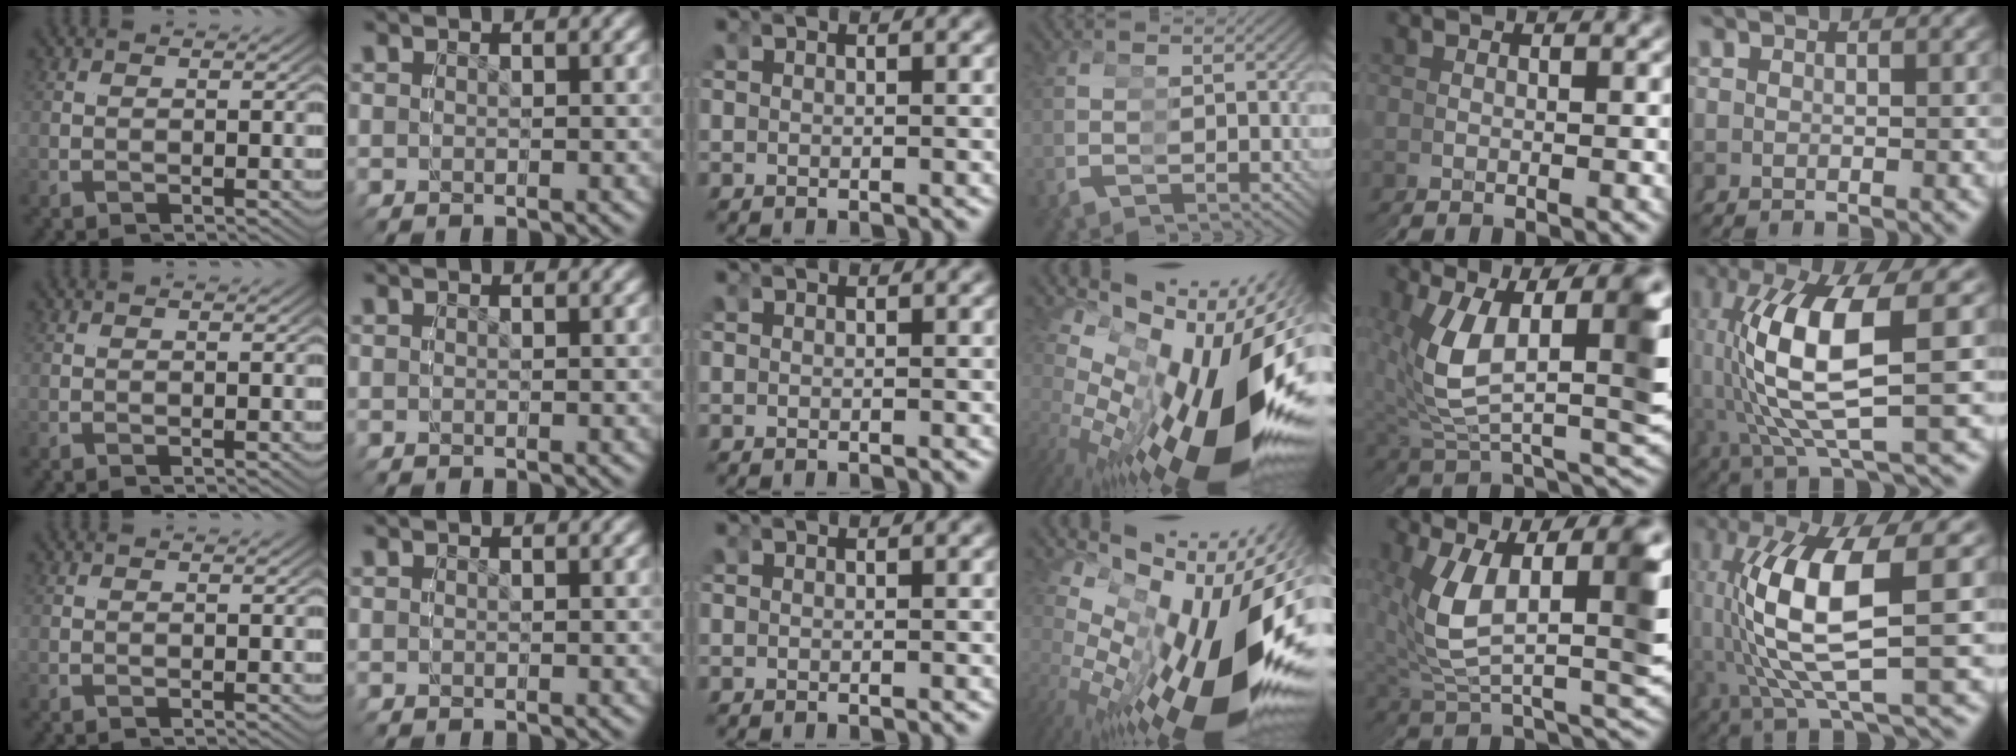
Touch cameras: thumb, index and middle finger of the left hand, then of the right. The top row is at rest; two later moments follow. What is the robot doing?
{"motion": "grasp_and_lifting", "object": "legos"}